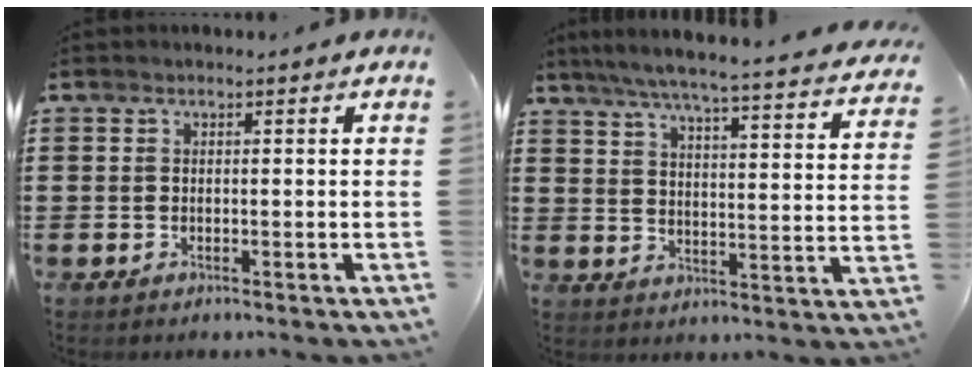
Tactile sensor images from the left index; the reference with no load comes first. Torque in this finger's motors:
{"motor_torque": [2.14, 0.00, 0.37, 0.17]}